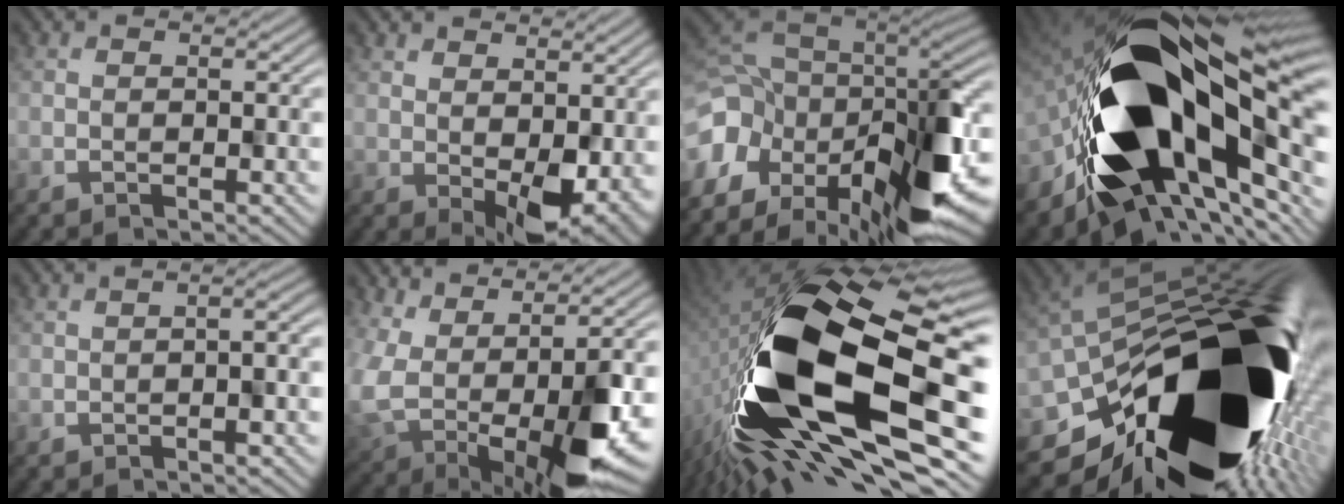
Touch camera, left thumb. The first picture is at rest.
{"total": 4.6, "force": [1.1, 2.3, 3.9], "torque": [-0.060, -0.018, 0.031]}
{"total": 14.4, "force": [-3.1, 7.8, 11.7], "torque": [-0.233, -0.016, -0.051]}
{"total": 20.3, "force": [-1.5, 10.7, 17.2], "torque": [-0.324, -0.037, -0.017]}
{"total": 2.5, "force": [-1.2, 0.7, 2.1], "torque": [-0.026, -0.003, -0.014]}
{"total": 11.3, "force": [0.6, 5.7, 9.8], "torque": [-0.203, -0.056, 0.033]}
{"total": 20.7, "force": [-2.8, 10.1, 17.8], "torque": [-0.377, -0.056, -0.050]}
{"total": 20.8, "force": [-5.4, 11.8, 16.3], "torque": [-0.300, -0.081, -0.056]}